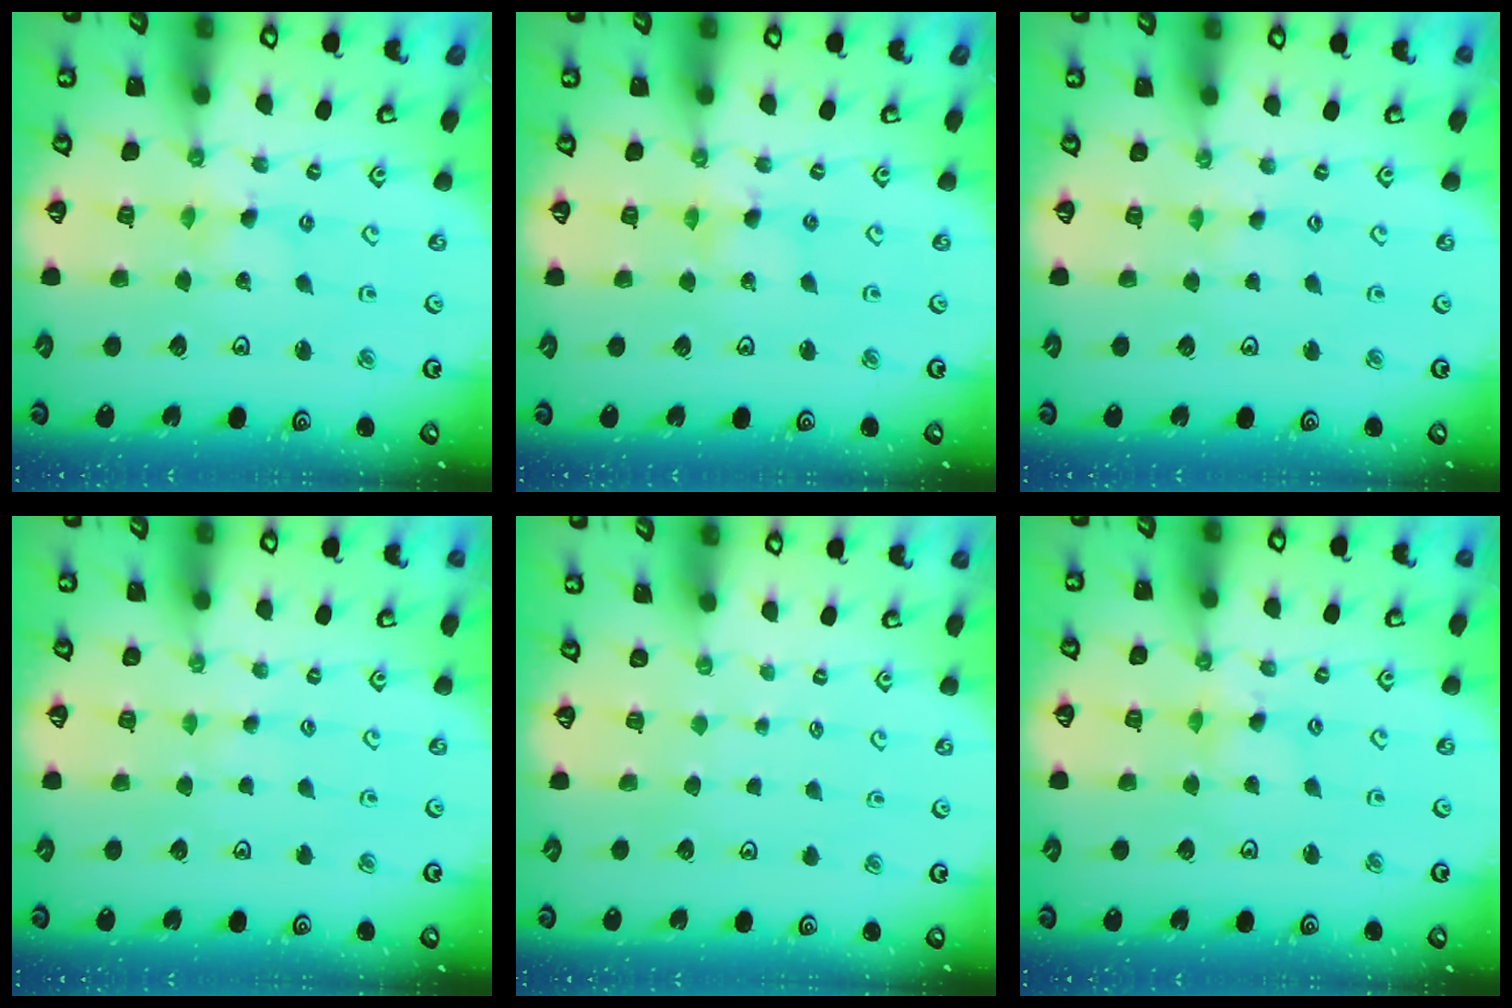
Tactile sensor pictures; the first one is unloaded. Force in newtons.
{"total": 2.6, "press": 2.6, "slide": 0.3}
{"total": 1.5, "press": 1.5, "slide": 0.3}
{"total": 2.1, "press": 2.1, "slide": 0.3}
{"total": 0.6, "press": 0.6, "slide": 0.1}
{"total": 2.9, "press": 2.9, "slide": 0.4}